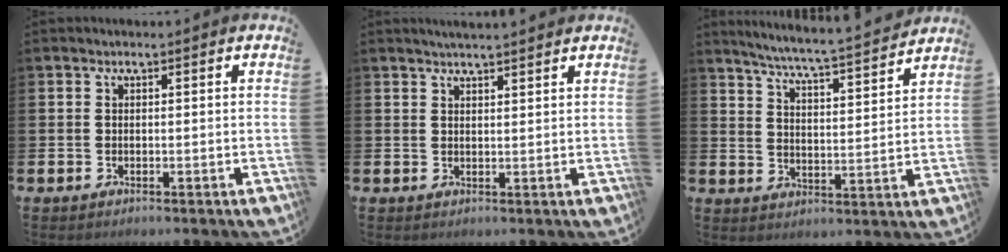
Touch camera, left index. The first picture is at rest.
{"total": 4.9, "force": [4.9, -0.4, 0.3], "torque": [-0.013, -0.035, 0.085]}
{"total": 6.2, "force": [5.9, -0.4, 1.9], "torque": [-0.059, -0.047, 0.099]}